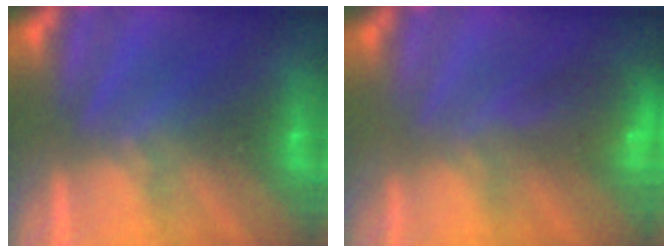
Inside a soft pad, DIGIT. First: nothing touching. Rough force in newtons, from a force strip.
{"total": 7.3}